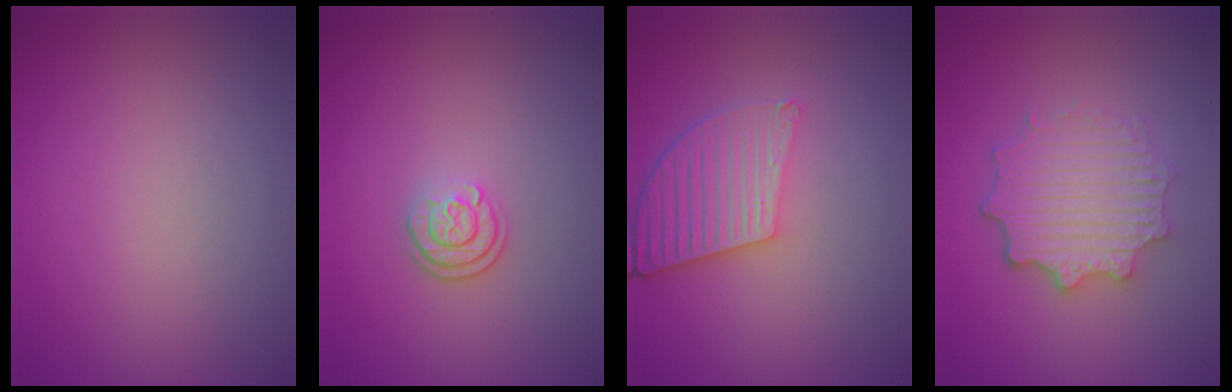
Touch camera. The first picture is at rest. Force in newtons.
{"total": 2.3, "press": 1.7, "slide": 1.5}
{"total": 5.1, "press": 3.8, "slide": 3.3}
{"total": 4.9, "press": 3.8, "slide": 3.0}